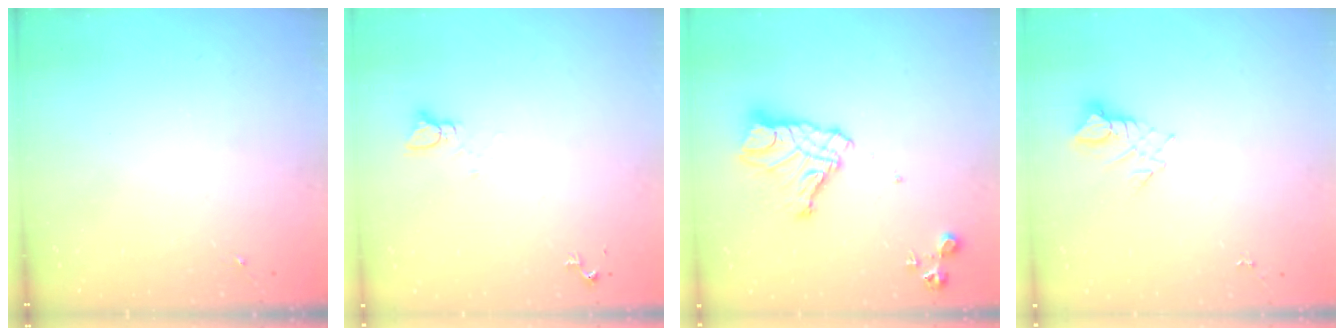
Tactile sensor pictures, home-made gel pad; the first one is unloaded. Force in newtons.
{"total": 2.2, "press": 2.2, "slide": 0.1}
{"total": 14.4, "press": 14.3, "slide": 1.3}
{"total": 3.7, "press": 3.7, "slide": 0.2}